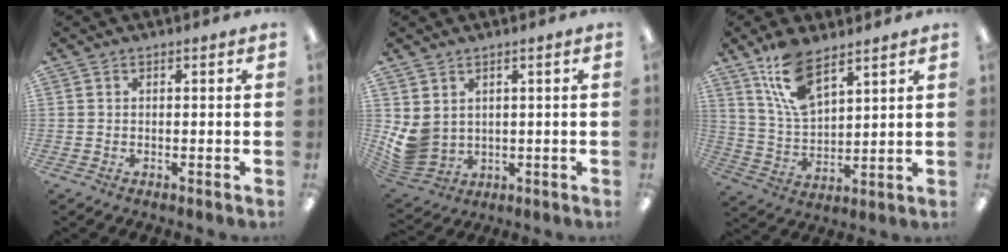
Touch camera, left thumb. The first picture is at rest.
{"total": 5.8, "force": [1.7, 4.9, 2.7], "torque": [-0.080, -0.016, 0.036]}
{"total": 12.1, "force": [8.2, 5.1, 7.3], "torque": [-0.152, -0.029, 0.155]}